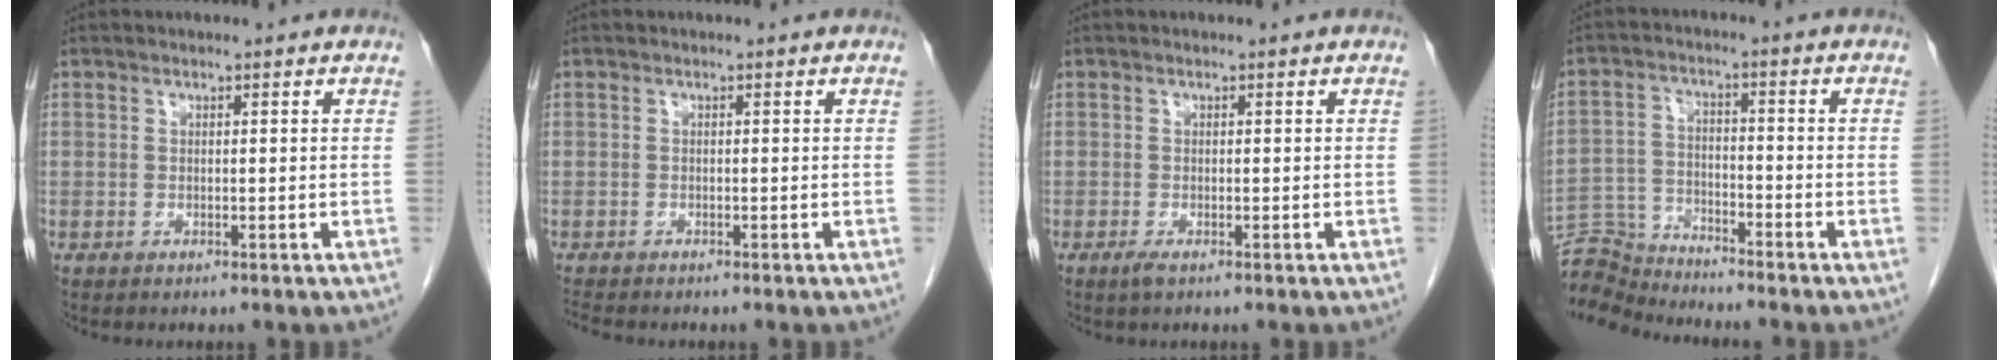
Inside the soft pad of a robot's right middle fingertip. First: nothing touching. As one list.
[{"total": 1.7, "force": [-1.6, 0.1, 0.5], "torque": [-0.013, -0.007, -0.027]}, {"total": 1.0, "force": [-0.6, 0.2, 0.8], "torque": [-0.019, -0.004, -0.011]}, {"total": 7.6, "force": [-7.6, -0.1, -0.3], "torque": [0.001, 0.000, -0.144]}]